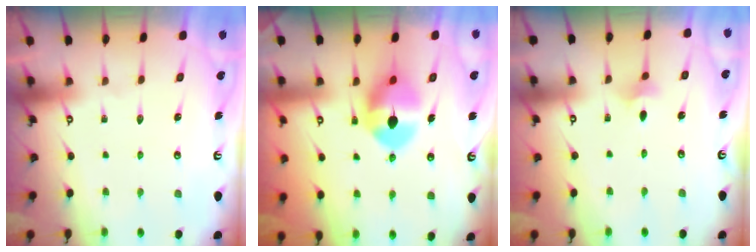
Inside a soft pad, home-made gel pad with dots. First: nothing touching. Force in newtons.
{"total": 9.4, "press": 9.4, "slide": 0.7}
{"total": 3.4, "press": 3.3, "slide": 0.8}